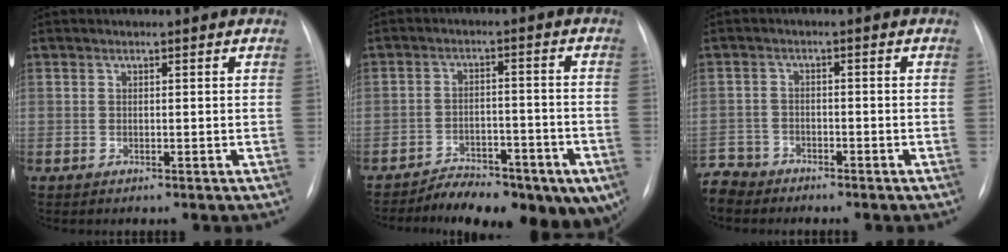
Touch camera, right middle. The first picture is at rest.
{"total": 15.6, "force": [-11.6, 5.5, 8.8], "torque": [-0.088, 0.018, -0.158]}
{"total": 5.1, "force": [-4.7, 1.9, -0.3], "torque": [0.010, -0.007, -0.095]}